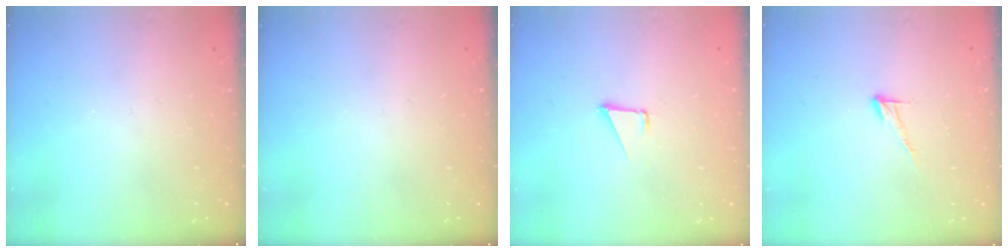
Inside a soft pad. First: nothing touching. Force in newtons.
{"total": 0.0}
{"total": 1.6, "press": 1.5, "slide": 0.1}
{"total": 5.9, "press": 5.9, "slide": 0.3}